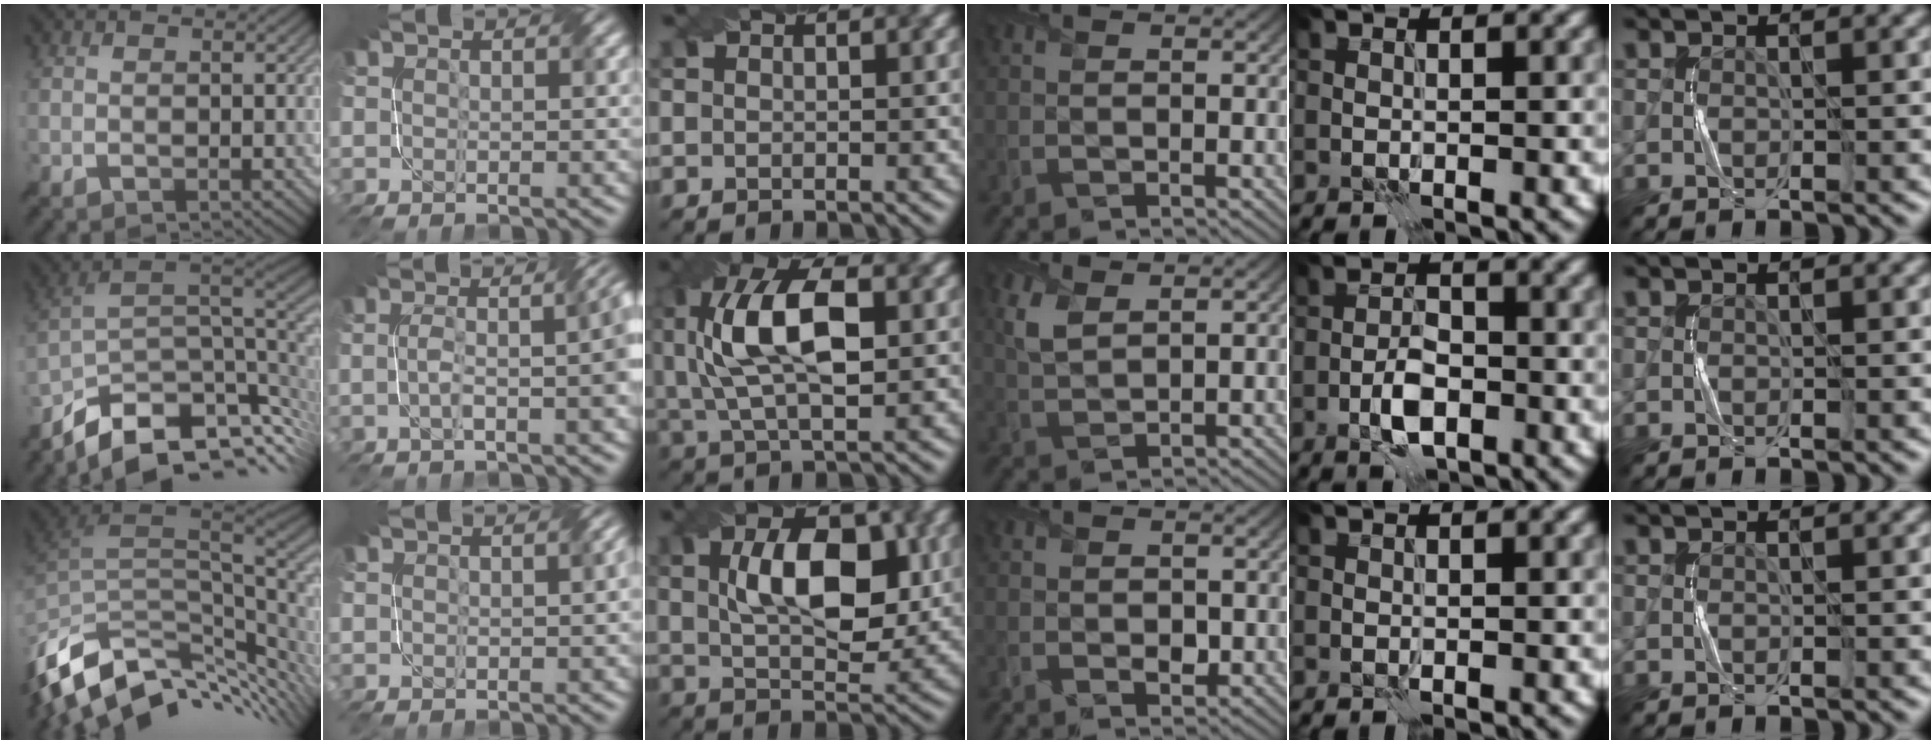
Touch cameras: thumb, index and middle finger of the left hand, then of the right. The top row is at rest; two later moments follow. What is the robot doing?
{"motion": "twist", "object": "screw"}